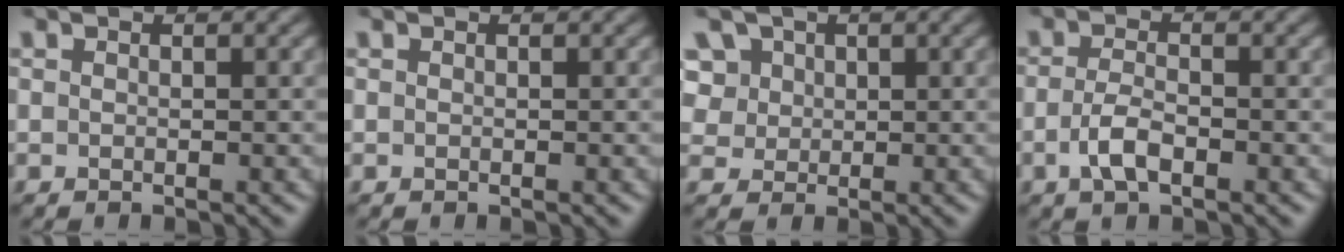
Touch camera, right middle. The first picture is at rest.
{"total": 0.0}
{"total": 5.3, "force": [2.8, 4.0, 2.0], "torque": [-0.055, 0.003, 0.046]}
{"total": 2.6, "force": [-1.2, 1.1, 2.0], "torque": [-0.046, -0.004, -0.026]}